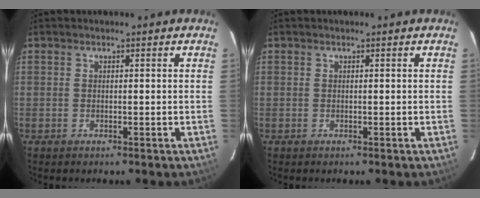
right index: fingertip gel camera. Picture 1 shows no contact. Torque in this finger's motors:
{"motor_torque": [0.00, 0.00, 0.00, 0.00]}